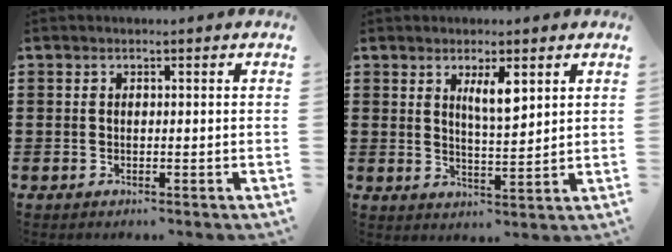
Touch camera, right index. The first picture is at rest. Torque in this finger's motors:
{"motor_torque": [0.43, -0.14, 0.27, 0.12]}